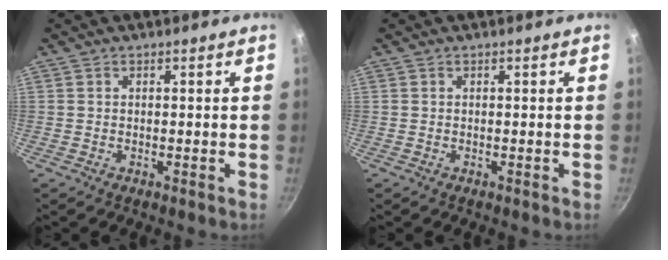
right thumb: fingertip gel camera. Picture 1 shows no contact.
{"total": 0.0}